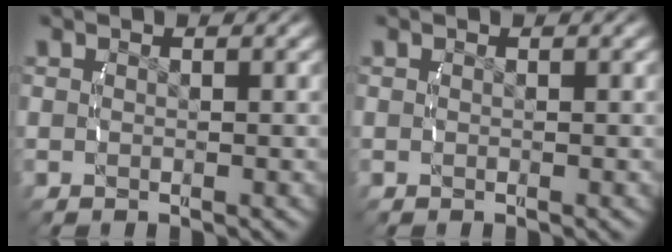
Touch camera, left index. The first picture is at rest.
{"total": 0.0}